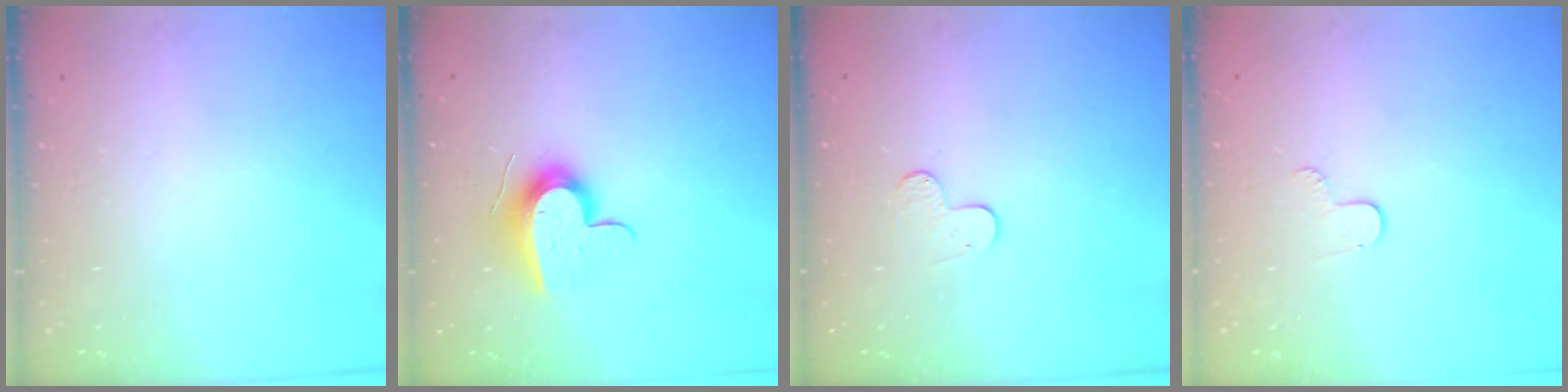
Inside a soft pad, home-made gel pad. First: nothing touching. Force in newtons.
{"total": 12.4, "press": 12.4, "slide": 0.4}
{"total": 4.9, "press": 4.9, "slide": 0.4}
{"total": 3.5, "press": 3.5, "slide": 0.4}